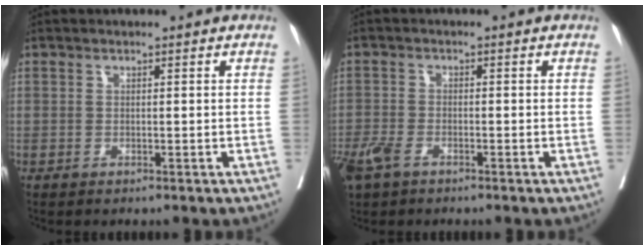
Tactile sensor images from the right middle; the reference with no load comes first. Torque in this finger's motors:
{"motor_torque": [0.37, -0.34, 0.09, 0.05]}